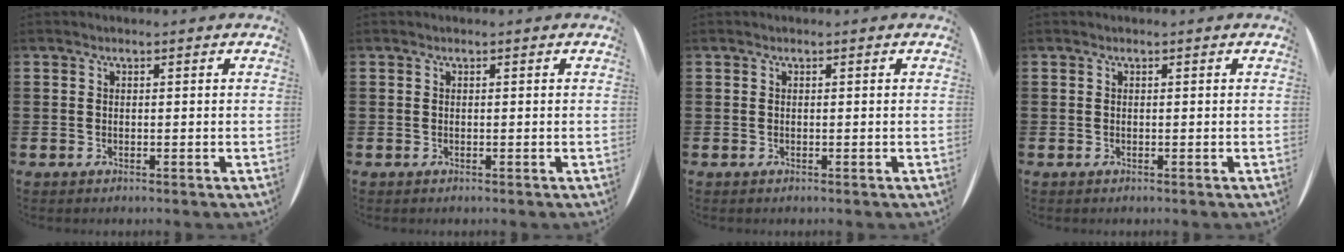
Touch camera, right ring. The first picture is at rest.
{"total": 0.0}
{"total": 0.0}
{"total": 0.0}